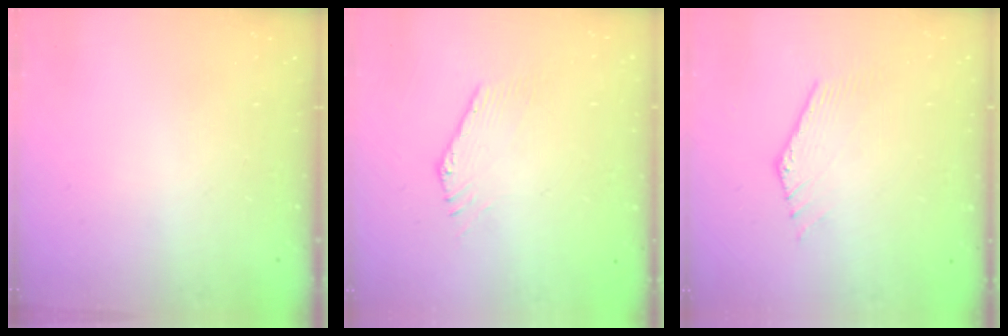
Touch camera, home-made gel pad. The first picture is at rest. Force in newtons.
{"total": 1.5, "press": 1.5, "slide": 0.4}
{"total": 0.0}